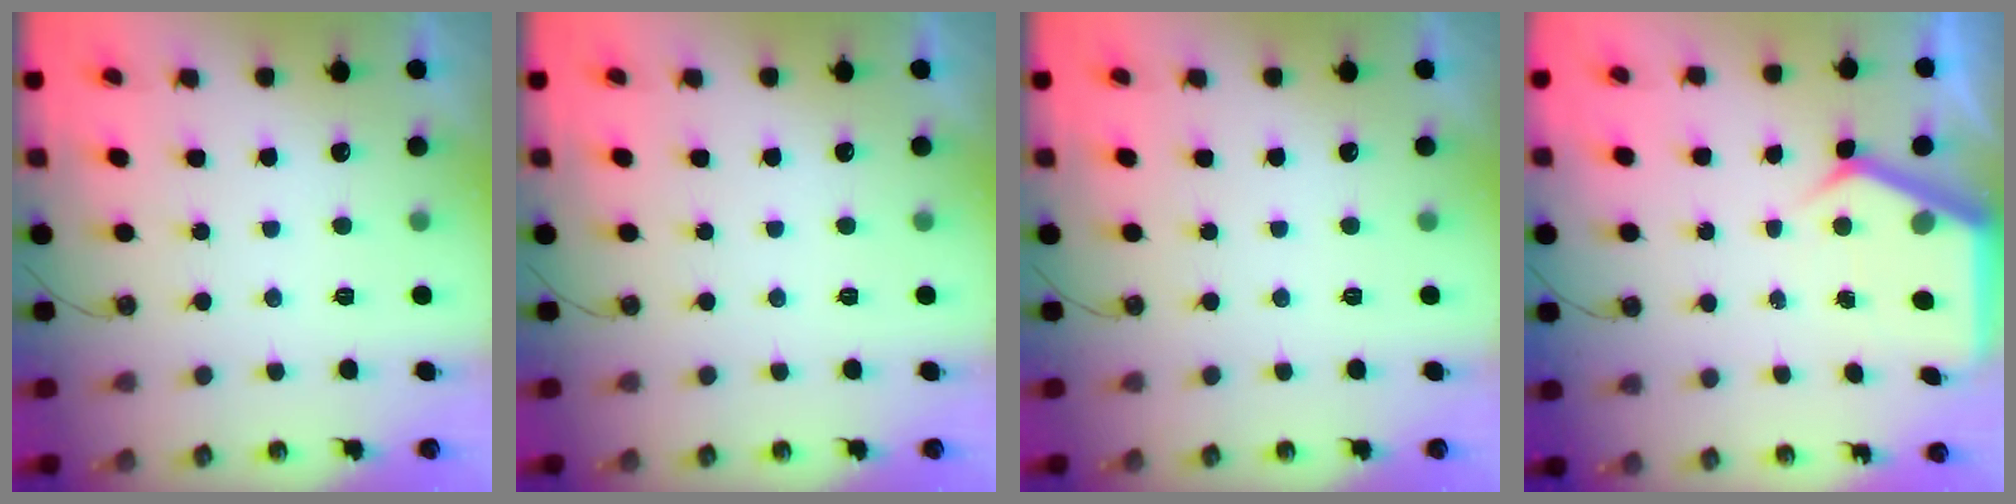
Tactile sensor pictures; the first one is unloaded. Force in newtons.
{"total": 0.0}
{"total": 0.0}
{"total": 6.8, "press": 6.8, "slide": 0.3}